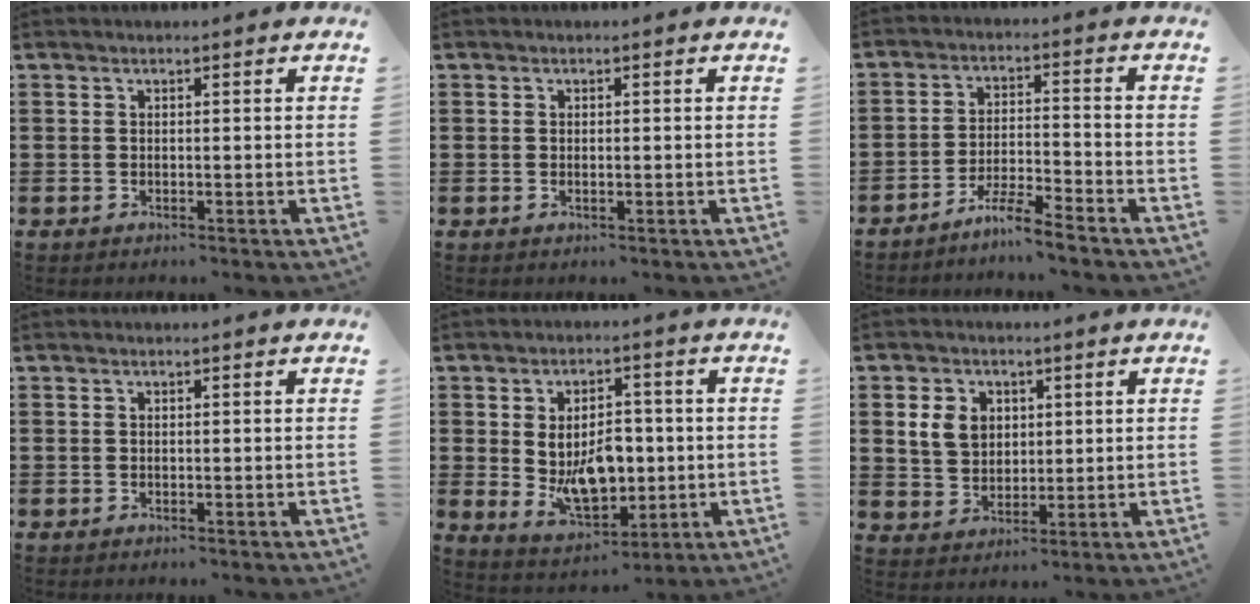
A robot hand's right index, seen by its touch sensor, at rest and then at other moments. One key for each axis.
{"total": 0.5, "fx": 0.0, "fy": 0.3, "fz": 0.5, "tx": -0.010, "ty": 0.002, "tz": 0.000}
{"total": 5.0, "fx": -4.6, "fy": -0.4, "fz": 1.7, "tx": -0.038, "ty": -0.003, "tz": -0.092}
{"total": 0.0}
{"total": 8.6, "fx": -0.4, "fy": 5.4, "fz": 6.7, "tx": -0.105, "ty": 0.001, "tz": -0.010}
{"total": 5.5, "fx": 1.6, "fy": 4.5, "fz": 2.8, "tx": -0.079, "ty": 0.014, "tz": 0.026}